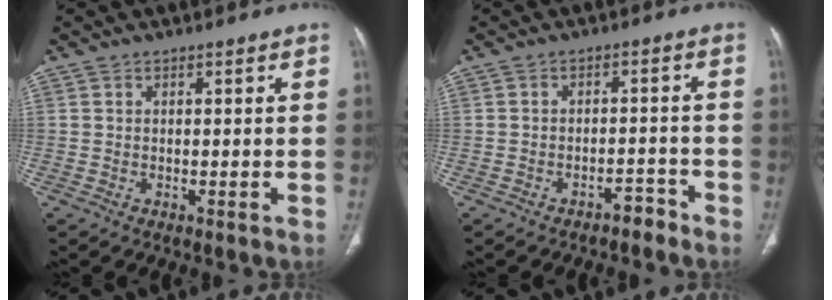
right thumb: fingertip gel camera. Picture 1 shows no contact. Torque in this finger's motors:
{"motor_torque": [-0.03, 0.03, -0.24, -0.08, 0.00]}